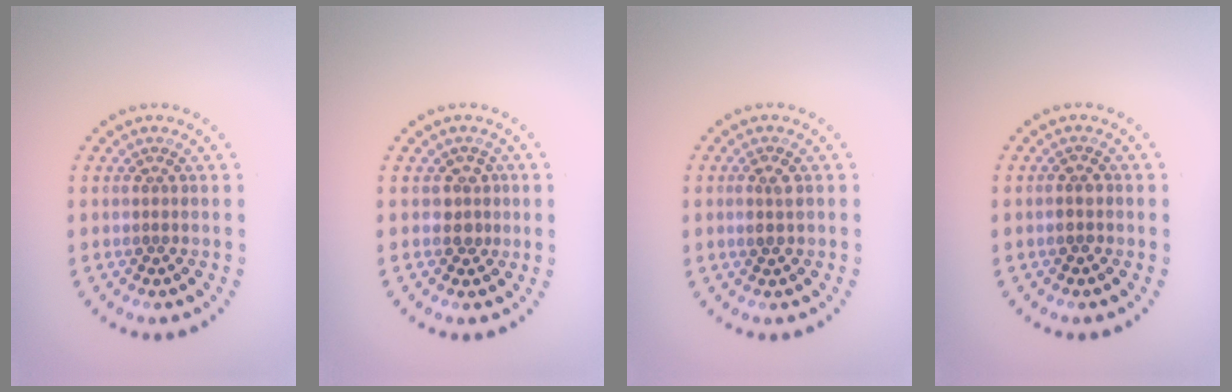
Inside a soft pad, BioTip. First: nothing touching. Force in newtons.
{"total": 1.4, "press": 1.2, "slide": 0.8}
{"total": 1.3, "press": 1.3, "slide": 0.3}
{"total": 1.1, "press": 1.0, "slide": 0.4}